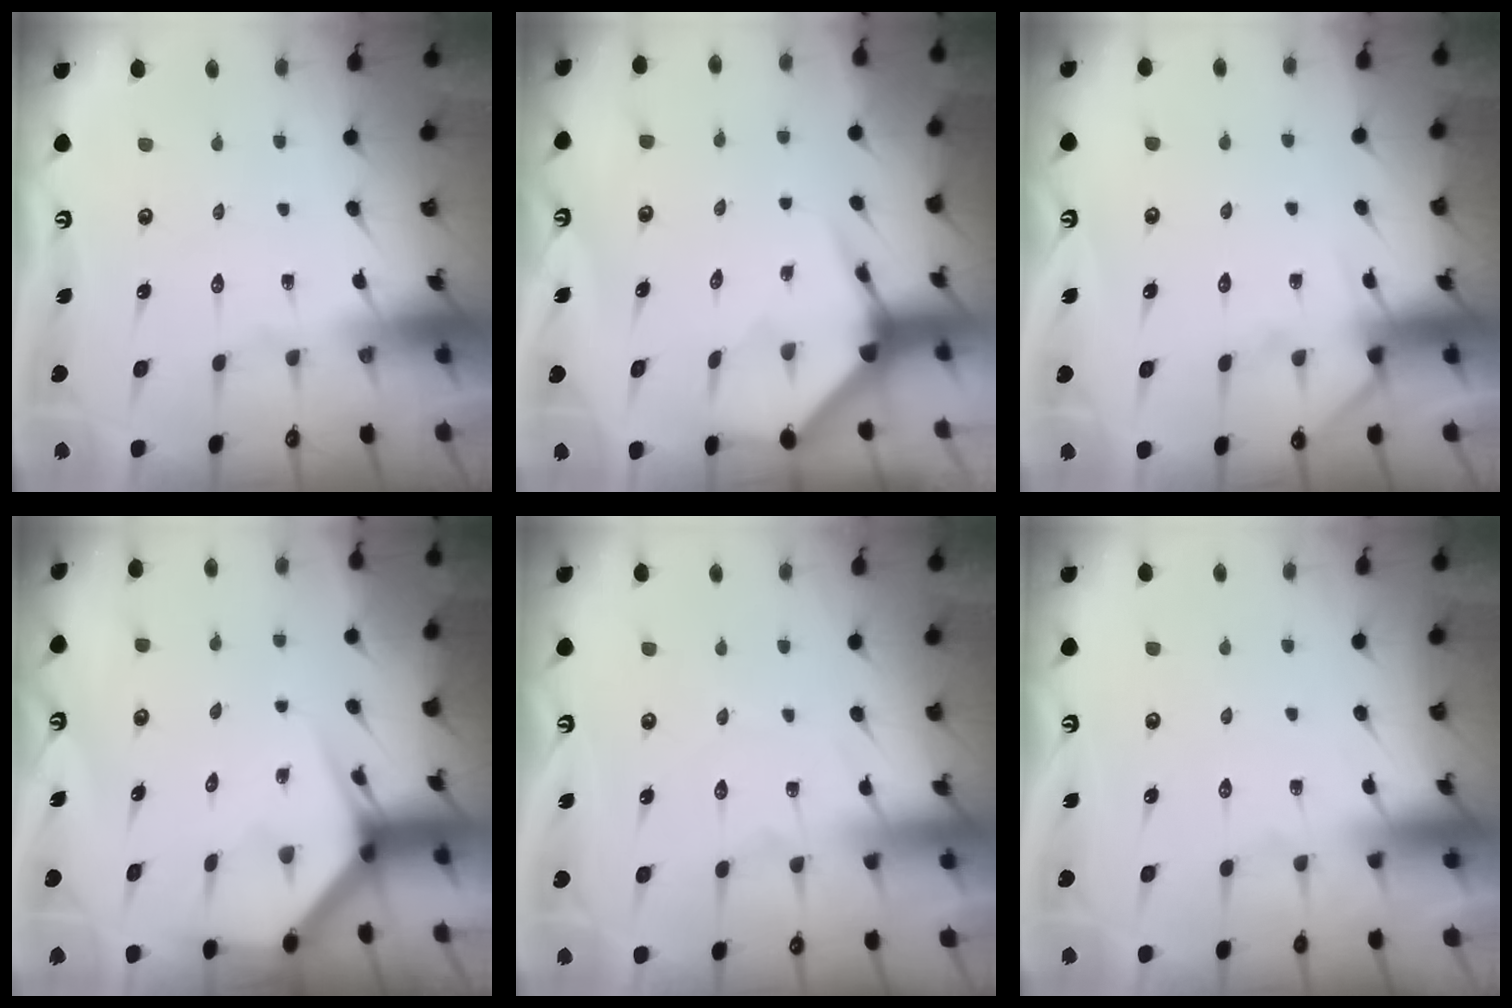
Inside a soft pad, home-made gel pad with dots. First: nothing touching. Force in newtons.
{"total": 3.8, "press": 3.8, "slide": 0.1}
{"total": 4.9, "press": 4.8, "slide": 0.7}
{"total": 3.6, "press": 3.6, "slide": 0.2}
{"total": 1.9, "press": 1.9, "slide": 0.2}
{"total": 2.2, "press": 2.2, "slide": 0.3}